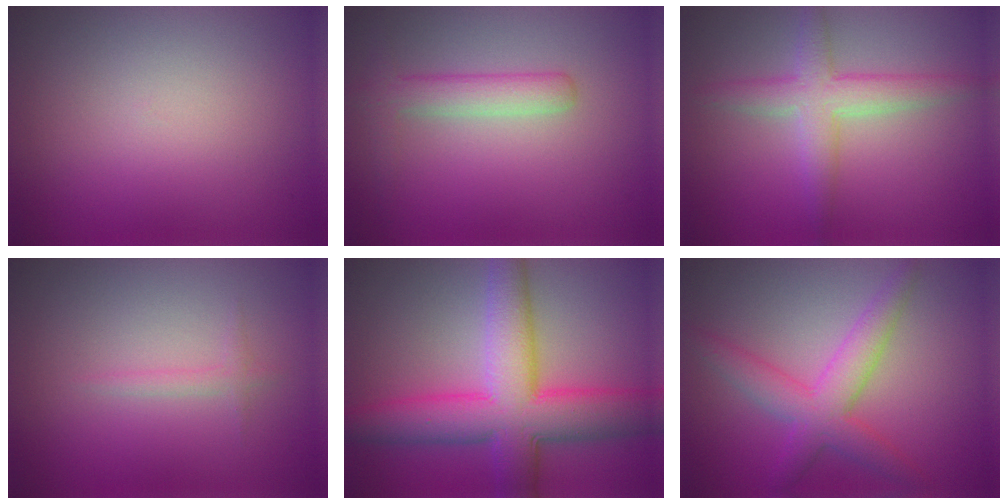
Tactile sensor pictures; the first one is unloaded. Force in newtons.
{"total": 2.7, "press": 2.7, "slide": 0.1}
{"total": 3.7, "press": 3.7, "slide": 0.1}
{"total": 0.8, "press": 0.8, "slide": 0.0}
{"total": 9.2, "press": 9.2, "slide": 0.1}
{"total": 4.5, "press": 4.5, "slide": 0.1}